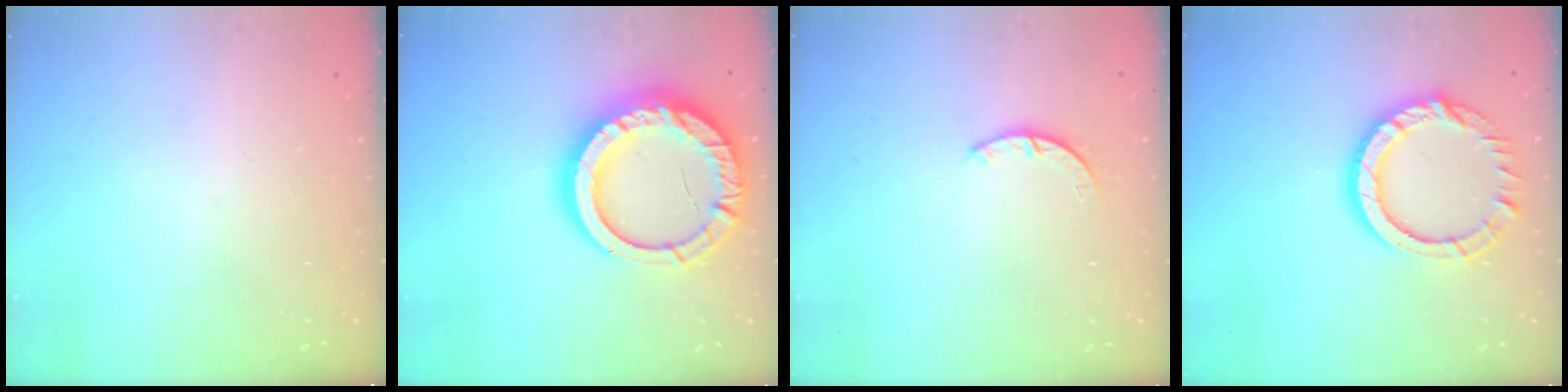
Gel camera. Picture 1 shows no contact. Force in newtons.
{"total": 24.5, "press": 24.4, "slide": 2.2}
{"total": 2.4, "press": 2.4, "slide": 0.3}
{"total": 12.8, "press": 12.7, "slide": 1.4}